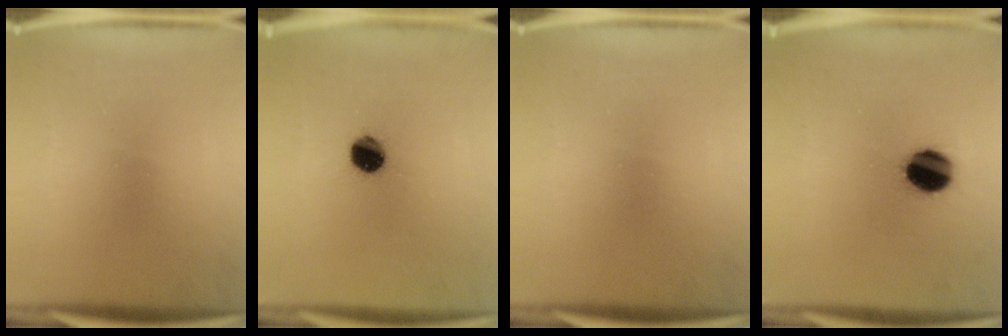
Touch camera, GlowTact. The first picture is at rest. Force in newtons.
{"total": 7.6}
{"total": 0.0}
{"total": 11.9}